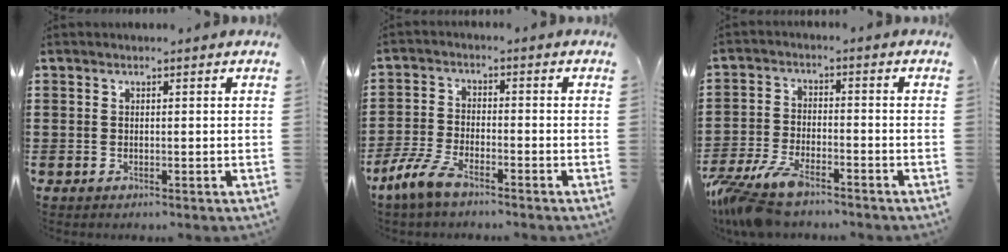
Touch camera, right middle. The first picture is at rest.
{"total": 5.8, "force": [-4.5, 1.4, 3.5], "torque": [-0.097, -0.013, -0.092]}
{"total": 7.1, "force": [-6.0, 1.6, 3.5], "torque": [-0.093, -0.006, -0.120]}